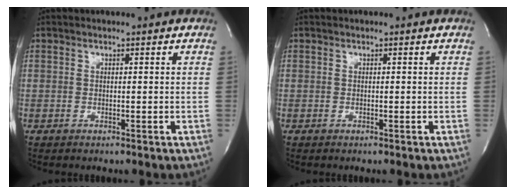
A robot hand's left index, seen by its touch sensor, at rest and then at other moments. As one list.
[{"total": 0.0}]